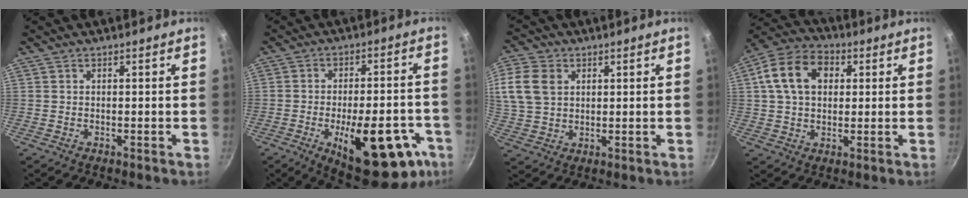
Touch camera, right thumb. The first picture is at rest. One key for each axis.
{"total": 22.7, "fx": -9.2, "fy": 9.7, "fz": 18.3, "tx": -0.209, "ty": 0.024, "tz": -0.115}
{"total": 9.8, "fx": 2.9, "fy": 7.3, "fz": 5.8, "tx": -0.105, "ty": -0.001, "tz": 0.057}
{"total": 12.8, "fx": 3.1, "fy": 9.2, "fz": 8.4, "tx": -0.128, "ty": 0.018, "tz": 0.036}